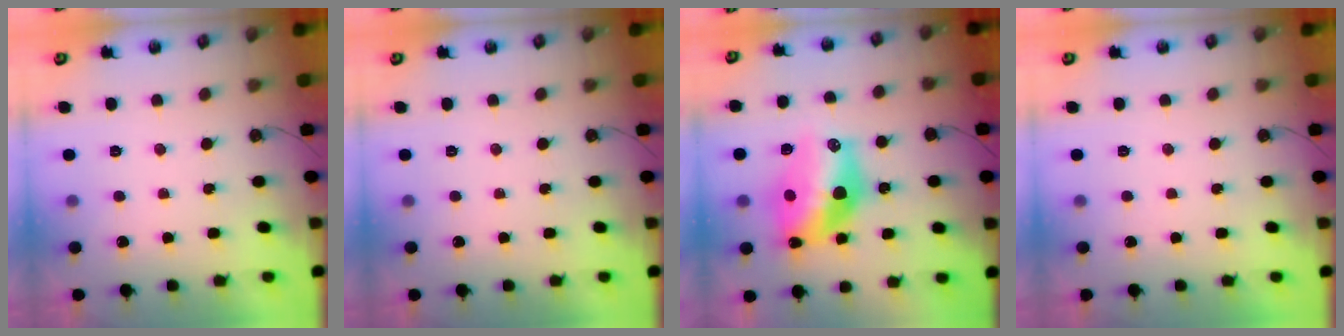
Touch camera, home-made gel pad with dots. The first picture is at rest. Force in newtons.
{"total": 0.0}
{"total": 15.4, "press": 15.4, "slide": 1.1}
{"total": 0.0}